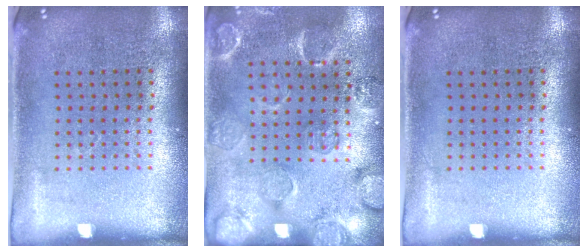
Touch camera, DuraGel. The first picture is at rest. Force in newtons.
{"total": 2.6, "press": 2.0, "slide": 1.6}
{"total": 0.0}